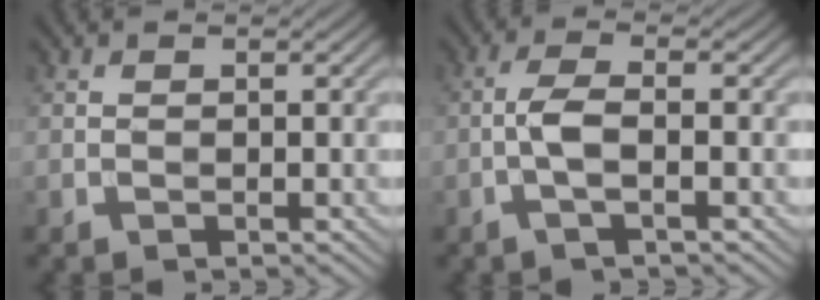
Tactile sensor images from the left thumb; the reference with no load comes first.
{"total": 3.3, "force": [-1.0, 0.5, 3.1], "torque": [-0.067, 0.008, -0.030]}